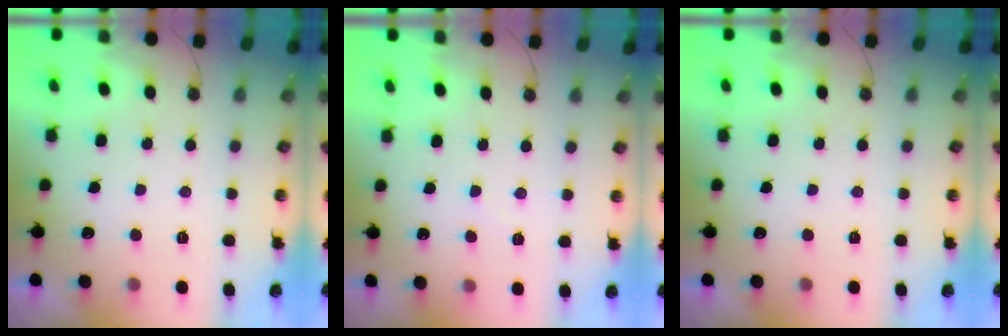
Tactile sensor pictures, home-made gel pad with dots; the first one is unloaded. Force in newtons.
{"total": 1.9, "press": 1.9, "slide": 0.3}
{"total": 0.0}